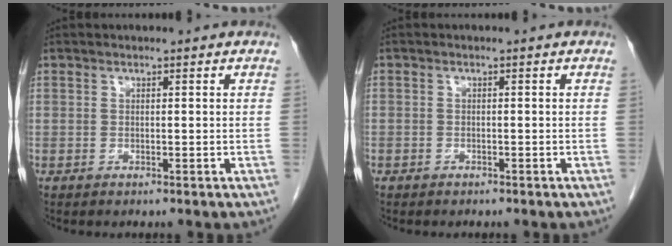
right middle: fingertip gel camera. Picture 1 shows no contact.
{"total": 0.9, "force": [-0.7, 0.6, 0.1], "torque": [-0.007, 0.003, -0.012]}